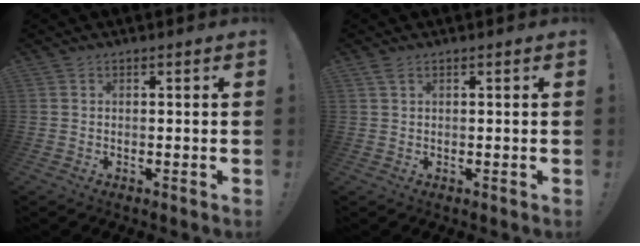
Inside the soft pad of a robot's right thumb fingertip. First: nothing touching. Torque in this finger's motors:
{"motor_torque": [-0.06, 0.32, 0.43, -0.03, -0.04]}